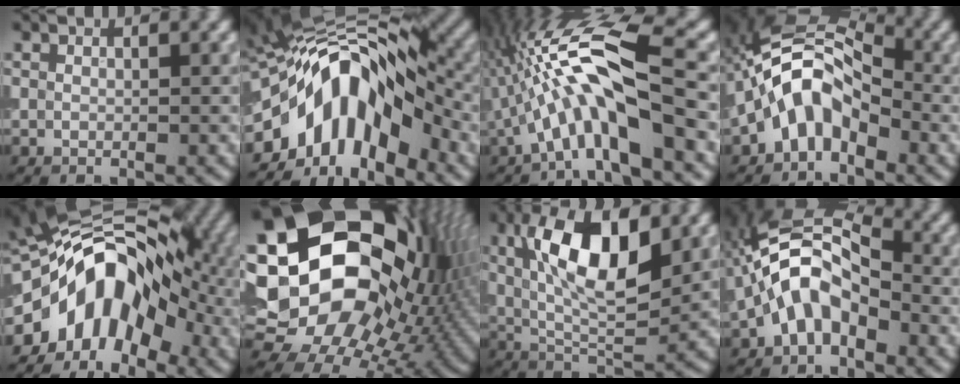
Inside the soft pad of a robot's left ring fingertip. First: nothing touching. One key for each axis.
{"total": 10.6, "fx": -4.3, "fy": 5.3, "fz": 8.1, "tx": -0.123, "ty": 0.016, "tz": -0.083}
{"total": 10.6, "fx": -1.9, "fy": 2.3, "fz": 10.1, "tx": -0.186, "ty": 0.029, "tz": -0.038}
{"total": 6.6, "fx": -2.5, "fy": 4.0, "fz": 4.7, "tx": -0.078, "ty": 0.022, "tz": -0.056}
{"total": 10.4, "fx": -3.1, "fy": 6.9, "fz": 7.1, "tx": -0.099, "ty": 0.024, "tz": -0.065}
{"total": 24.1, "fx": 5.6, "fy": 19.6, "fz": 13.0, "tx": -0.267, "ty": 0.011, "tz": 0.103}
{"total": 10.2, "fx": 3.1, "fy": 3.9, "fz": 8.9, "tx": -0.151, "ty": 0.006, "tz": 0.049}
{"total": 7.6, "fx": -1.8, "fy": 4.3, "fz": 6.1, "tx": -0.116, "ty": 0.026, "tz": -0.044}